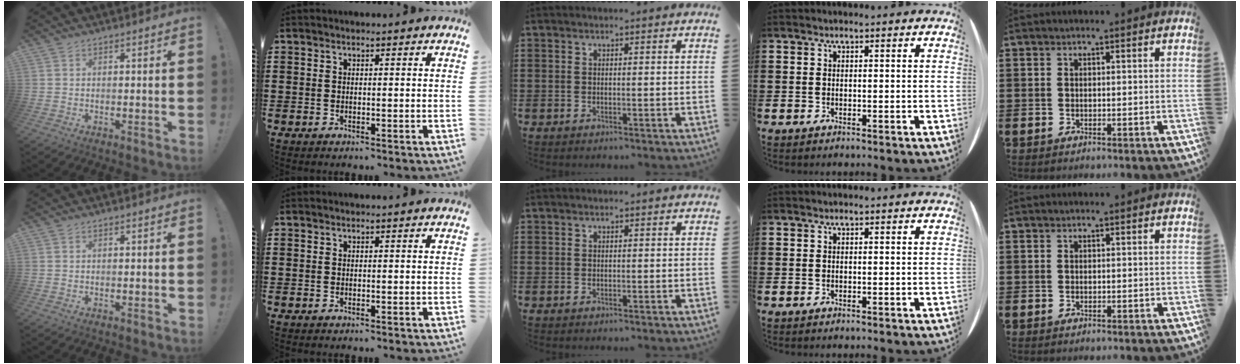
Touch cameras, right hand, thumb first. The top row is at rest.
{}